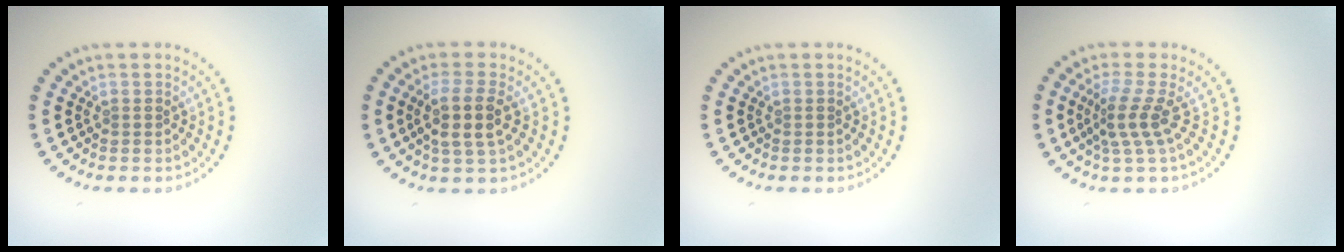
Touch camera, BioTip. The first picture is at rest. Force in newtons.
{"total": 3.2, "press": 2.9, "slide": 1.5}
{"total": 0.0}
{"total": 2.9, "press": 2.0, "slide": 2.1}